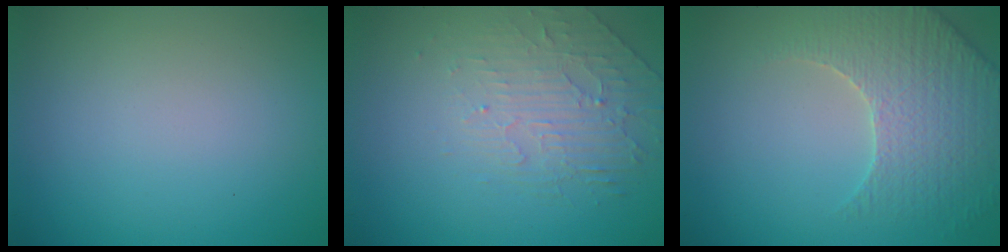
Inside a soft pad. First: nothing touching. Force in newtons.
{"total": 2.2, "press": 1.5, "slide": 1.7}
{"total": 4.4, "press": 4.3, "slide": 0.8}